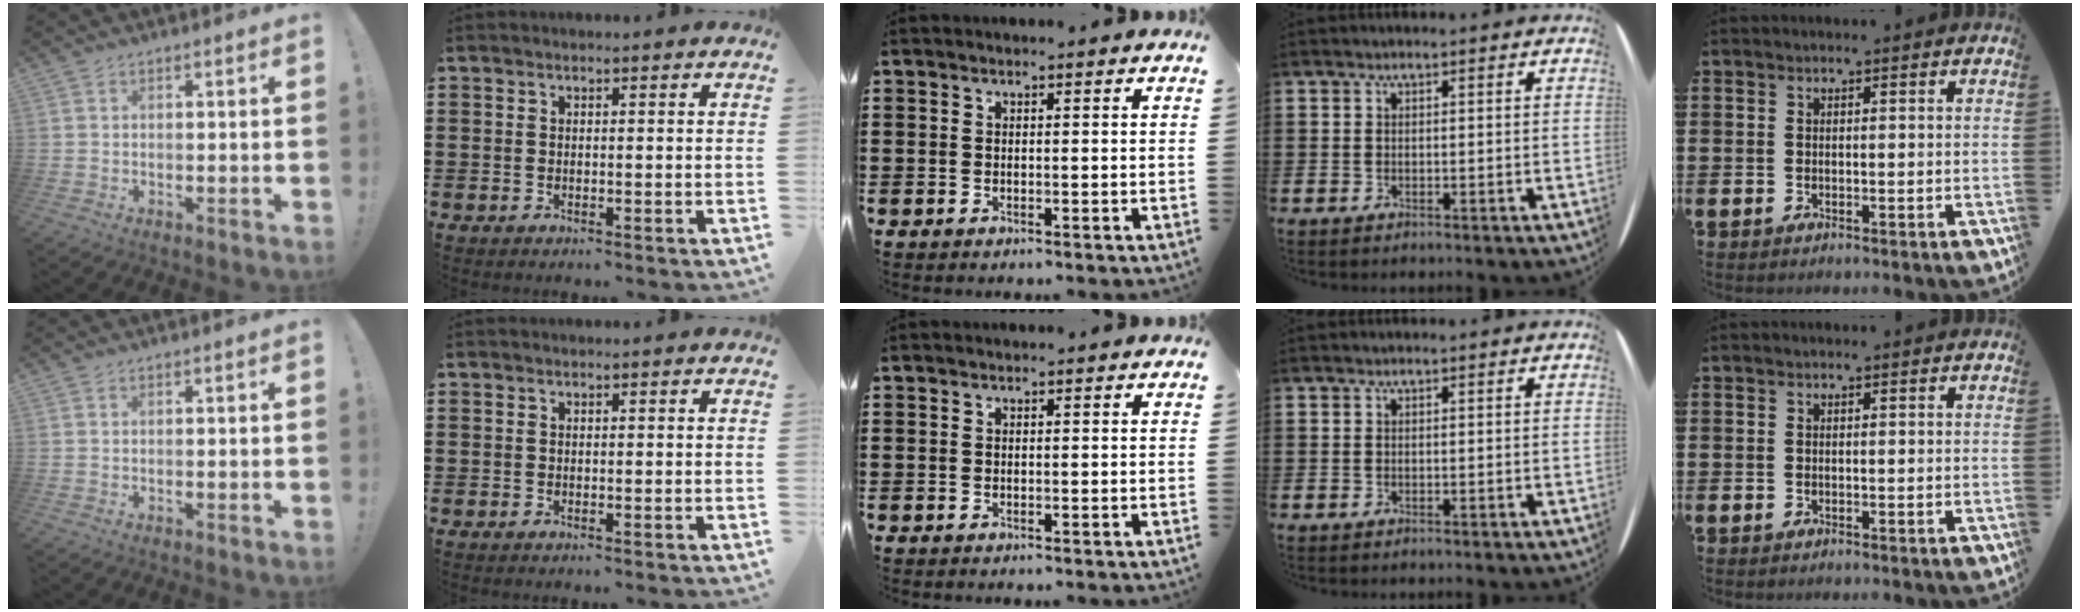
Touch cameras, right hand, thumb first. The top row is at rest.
{}